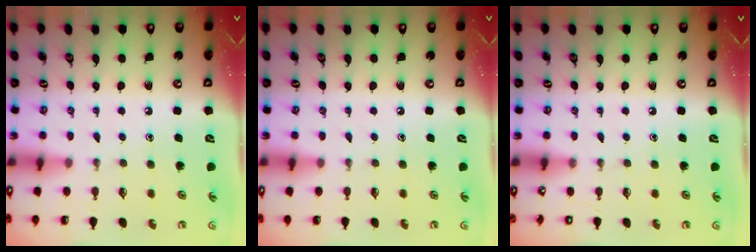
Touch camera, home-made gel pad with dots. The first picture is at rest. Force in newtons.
{"total": 0.0}
{"total": 0.0}